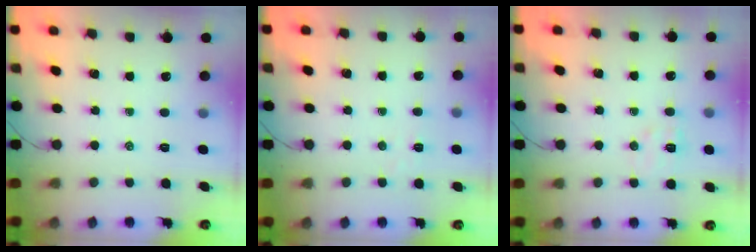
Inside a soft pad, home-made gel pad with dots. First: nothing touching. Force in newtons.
{"total": 2.6, "press": 2.4, "slide": 0.8}
{"total": 5.7, "press": 5.5, "slide": 1.4}